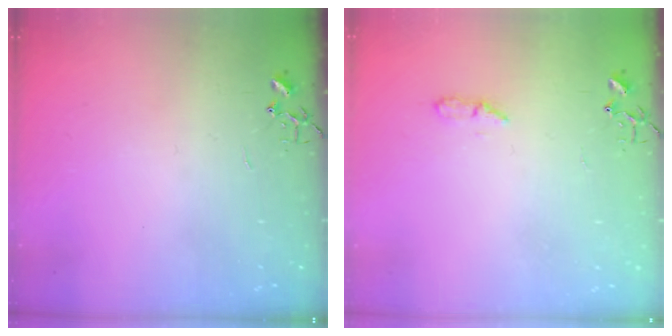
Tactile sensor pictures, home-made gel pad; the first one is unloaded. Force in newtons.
{"total": 4.5, "press": 4.4, "slide": 0.6}